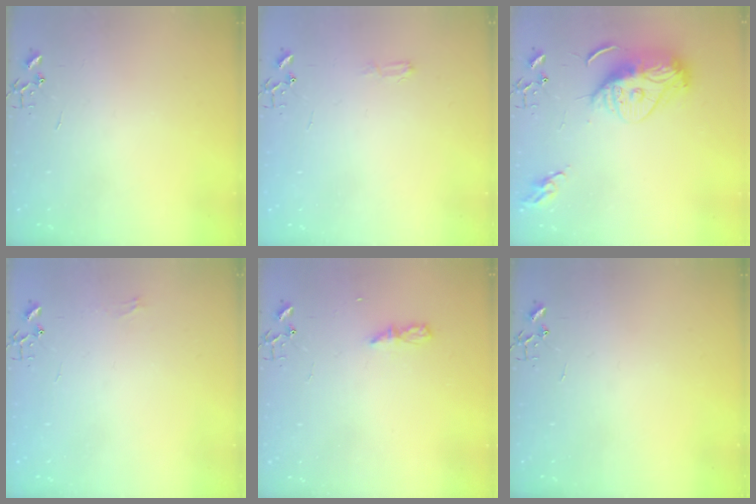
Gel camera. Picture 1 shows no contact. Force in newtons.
{"total": 4.3, "press": 4.3, "slide": 0.4}
{"total": 13.3, "press": 13.2, "slide": 1.2}
{"total": 4.4, "press": 4.4, "slide": 0.5}
{"total": 4.9, "press": 4.9, "slide": 0.6}
{"total": 0.0}